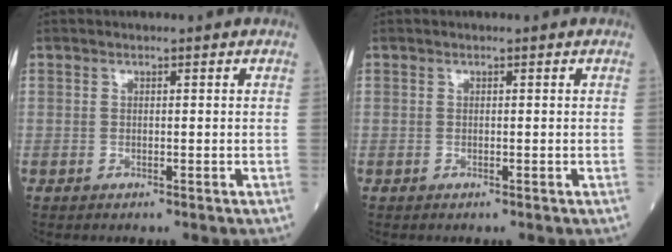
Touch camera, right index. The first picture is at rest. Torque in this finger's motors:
{"motor_torque": [0.00, 0.00, -0.01, 0.00]}